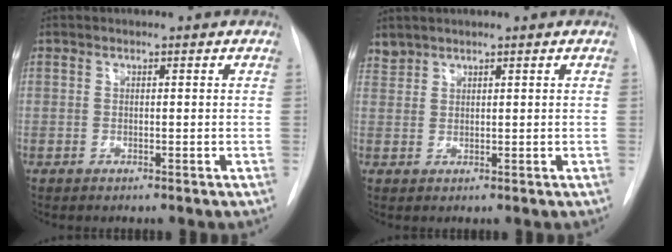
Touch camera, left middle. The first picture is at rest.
{"total": 1.7, "force": [1.6, 0.4, -0.2], "torque": [0.004, 0.012, 0.037]}